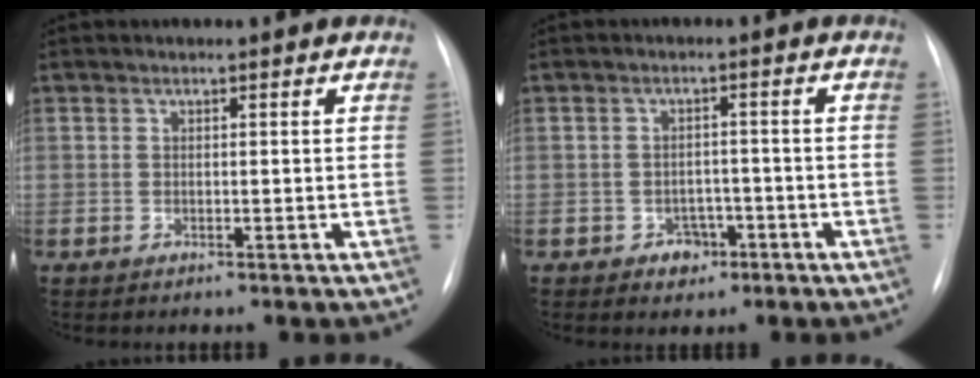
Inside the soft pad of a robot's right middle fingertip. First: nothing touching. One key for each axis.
{"total": 3.2, "fx": -1.7, "fy": 2.4, "fz": 1.2, "tx": -0.008, "ty": 0.010, "tz": -0.019}